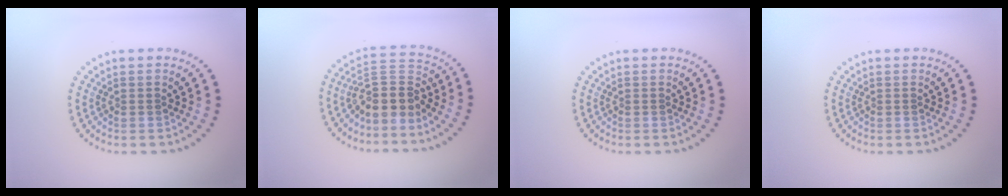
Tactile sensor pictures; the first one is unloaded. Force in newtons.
{"total": 4.3, "press": 3.6, "slide": 2.3}
{"total": 0.0}
{"total": 0.0}